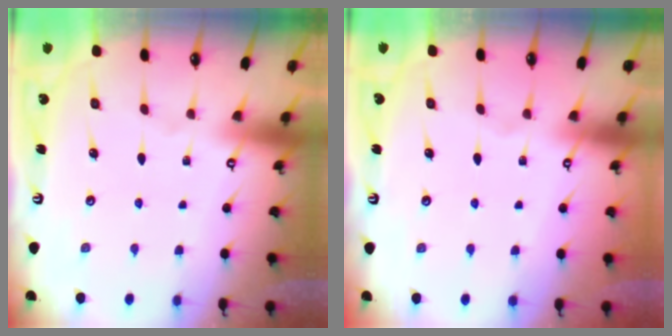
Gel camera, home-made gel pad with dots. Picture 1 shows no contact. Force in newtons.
{"total": 0.0}